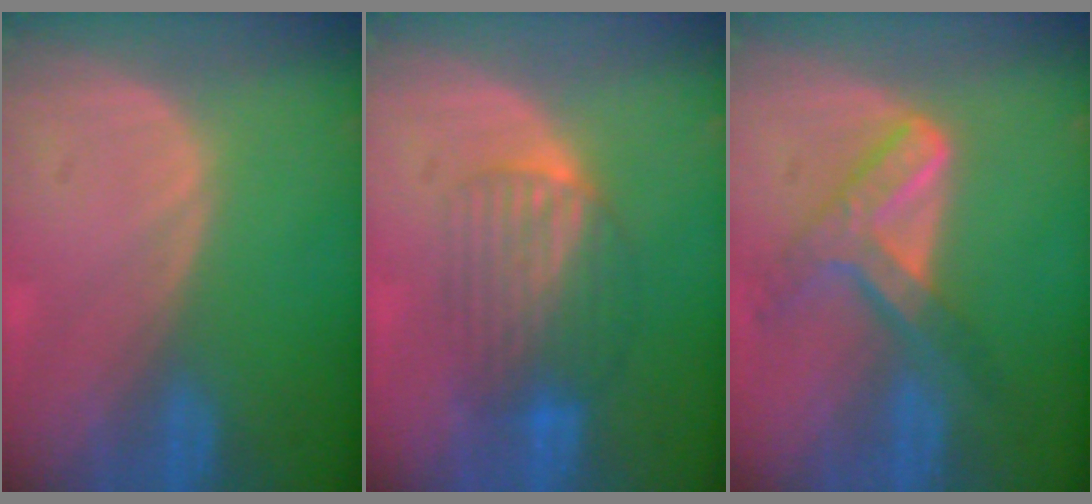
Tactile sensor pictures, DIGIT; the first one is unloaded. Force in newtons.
{"total": 6.4, "press": 6.3, "slide": 1.1}
{"total": 7.2, "press": 6.2, "slide": 3.8}